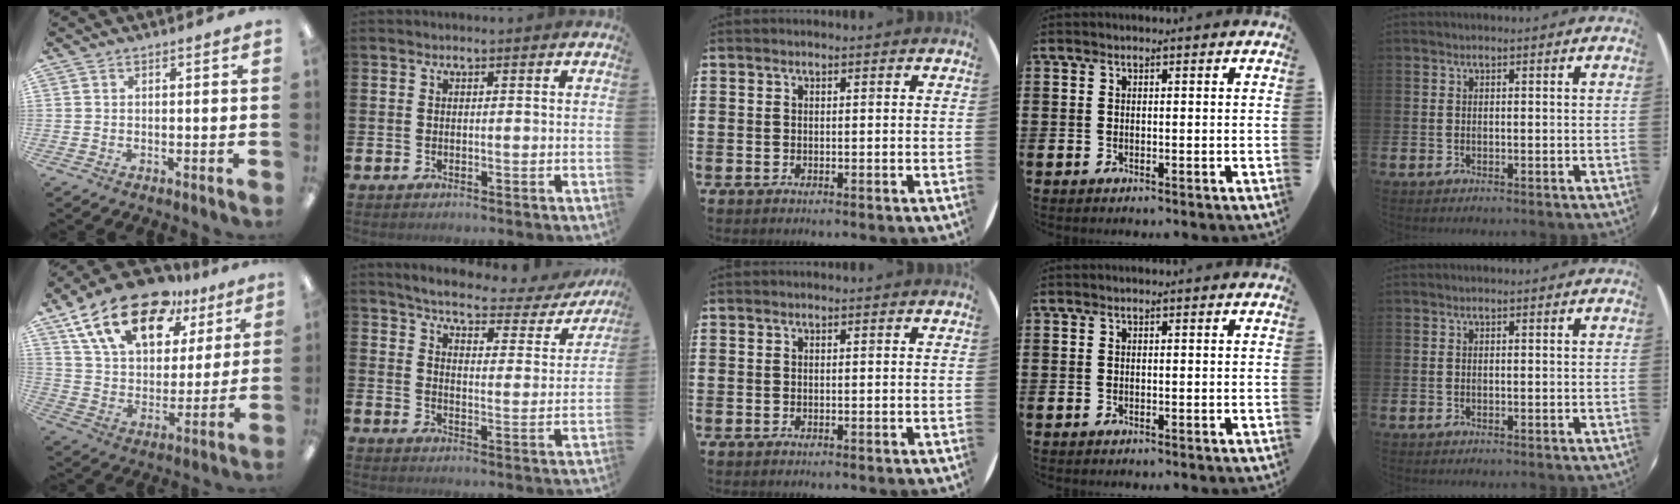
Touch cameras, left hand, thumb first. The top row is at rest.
{"thumb": {"total": 20.4, "force": [12.5, 11.0, 11.7], "torque": [-0.201, -0.057, 0.225]}, "index": {"total": 5.2, "force": [4.6, 1.2, 2.2], "torque": [-0.059, -0.033, 0.071]}}